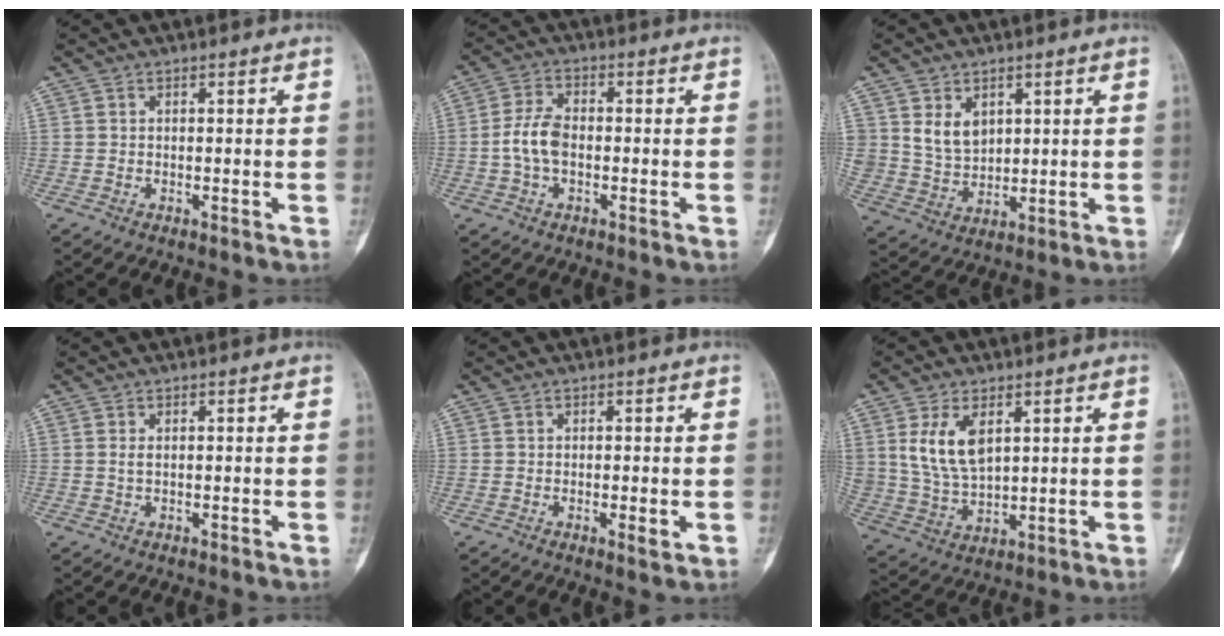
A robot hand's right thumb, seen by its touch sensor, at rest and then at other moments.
{"total": 6.4, "force": [-1.0, 3.8, 5.1], "torque": [-0.109, 0.018, -0.024]}
{"total": 6.7, "force": [2.7, 5.0, 3.7], "torque": [-0.044, -0.023, 0.061]}
{"total": 0.8, "force": [0.1, 0.4, 0.7], "torque": [-0.013, -0.001, 0.001]}
{"total": 2.0, "force": [-0.4, 0.6, 1.9], "torque": [-0.032, -0.006, -0.006]}
{"total": 9.9, "force": [3.5, 5.6, 7.4], "torque": [-0.133, -0.012, 0.080]}